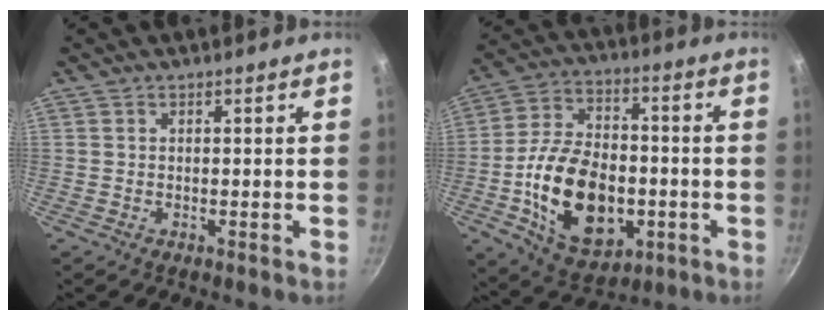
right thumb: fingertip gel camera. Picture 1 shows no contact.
{"total": 20.8, "force": [-4.3, 13.2, 15.5], "torque": [-0.247, 0.024, -0.065]}